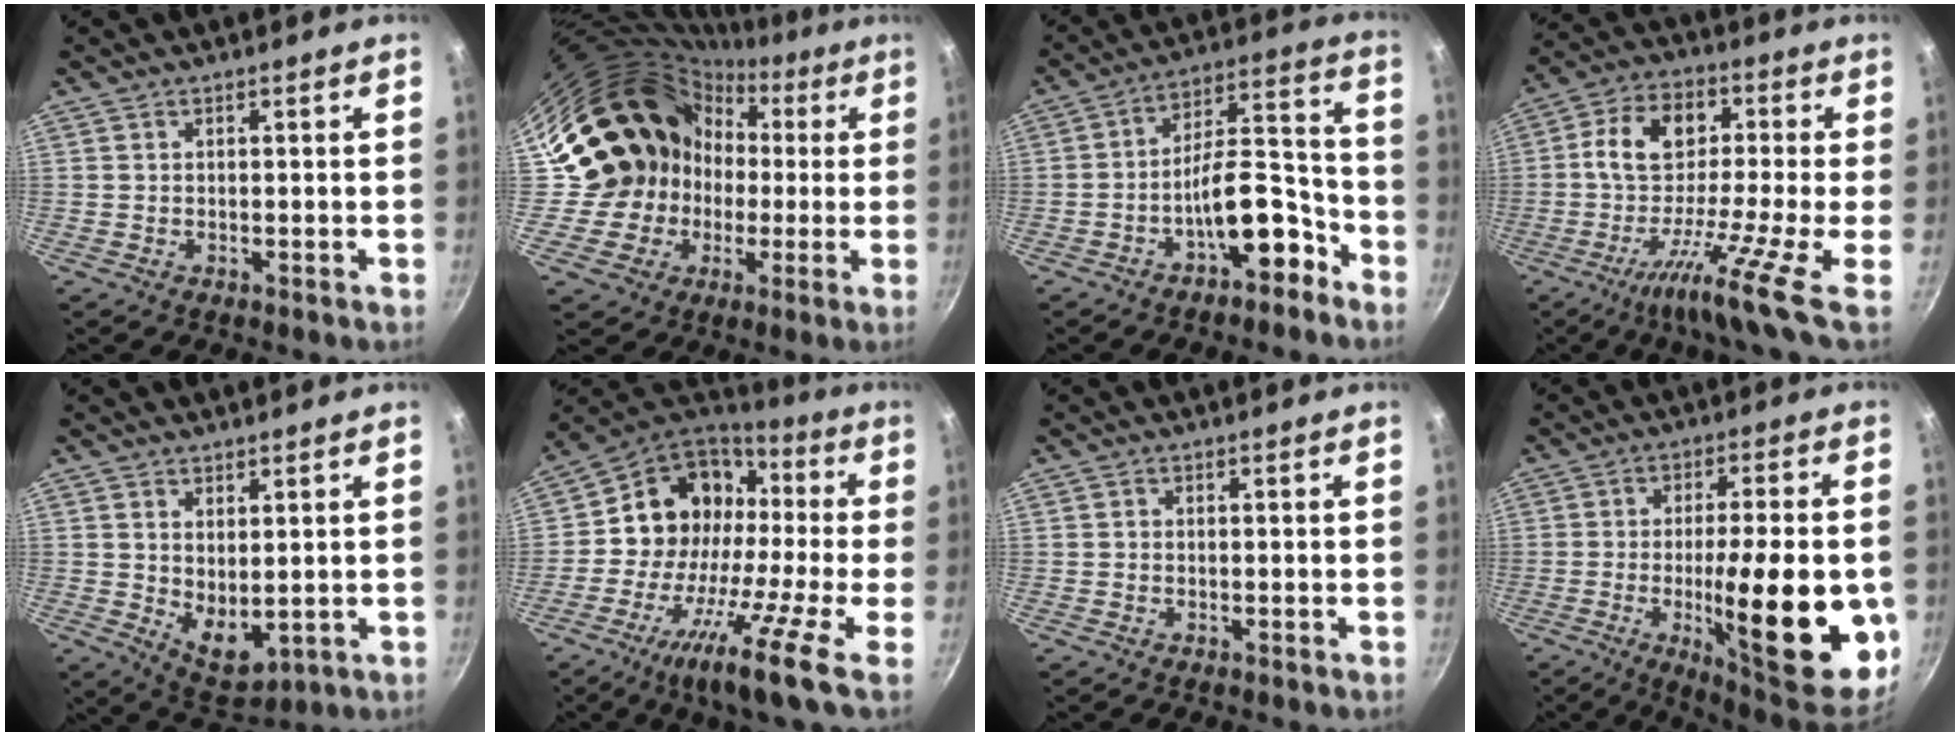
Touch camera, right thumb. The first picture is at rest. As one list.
[{"total": 20.4, "force": [0.8, 18.8, 7.7], "torque": [-0.110, 0.056, 0.022]}, {"total": 12.7, "force": [-6.7, 5.3, 9.4], "torque": [-0.106, 0.084, -0.098]}, {"total": 16.9, "force": [-4.7, 4.2, 15.6], "torque": [-0.260, 0.023, -0.117]}, {"total": 7.1, "force": [1.4, 4.0, 5.7], "torque": [-0.076, -0.028, 0.040]}, {"total": 18.9, "force": [-4.5, 9.4, 15.7], "torque": [-0.247, 0.050, -0.105]}, {"total": 0.0}, {"total": 24.6, "force": [-4.9, 6.9, 23.1], "torque": [-0.304, 0.001, -0.065]}]